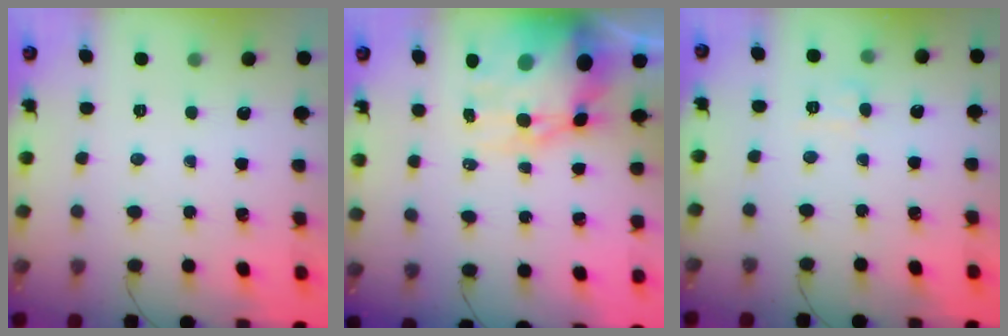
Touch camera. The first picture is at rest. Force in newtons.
{"total": 15.7, "press": 15.2, "slide": 3.7}
{"total": 6.0, "press": 5.7, "slide": 1.9}